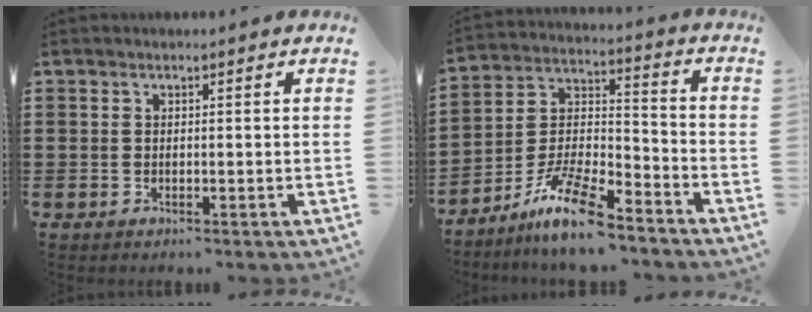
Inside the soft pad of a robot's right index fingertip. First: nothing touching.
{"total": 11.0, "force": [-8.6, 2.5, 6.5], "torque": [-0.141, 0.022, -0.169]}